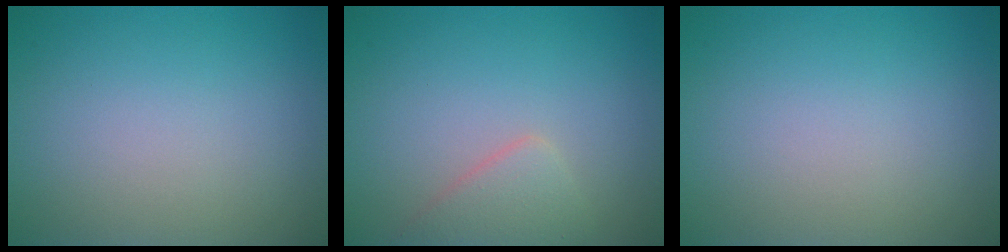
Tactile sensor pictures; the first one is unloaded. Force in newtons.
{"total": 2.3, "press": 2.3, "slide": 0.1}
{"total": 0.0}